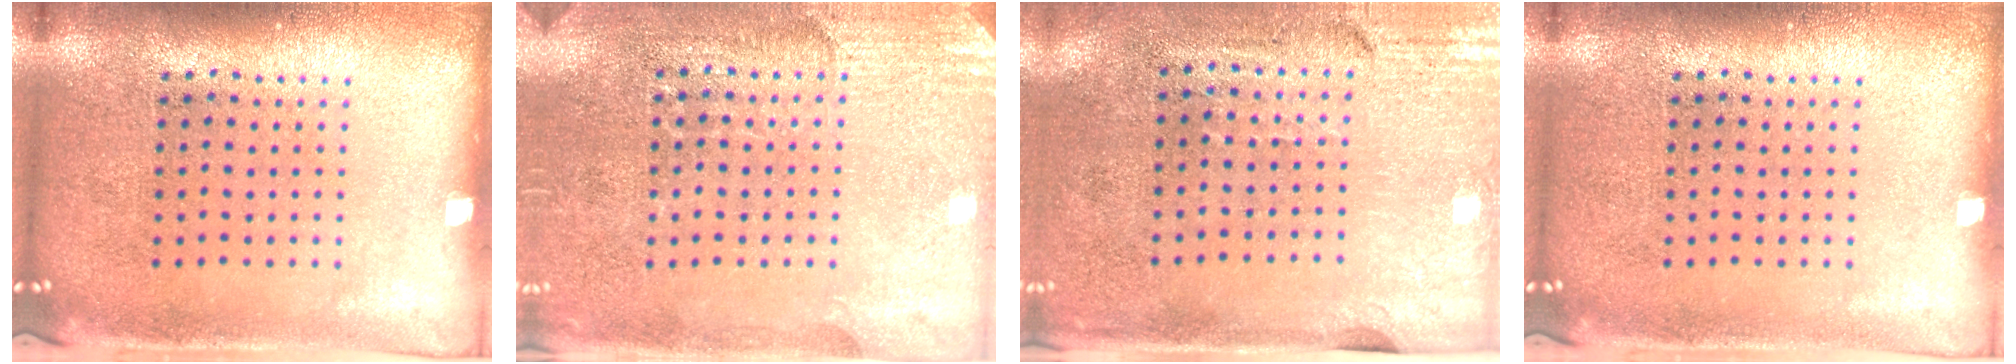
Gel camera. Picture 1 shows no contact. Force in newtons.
{"total": 2.8, "press": 2.6, "slide": 0.8}
{"total": 3.0, "press": 2.5, "slide": 1.6}
{"total": 0.0}